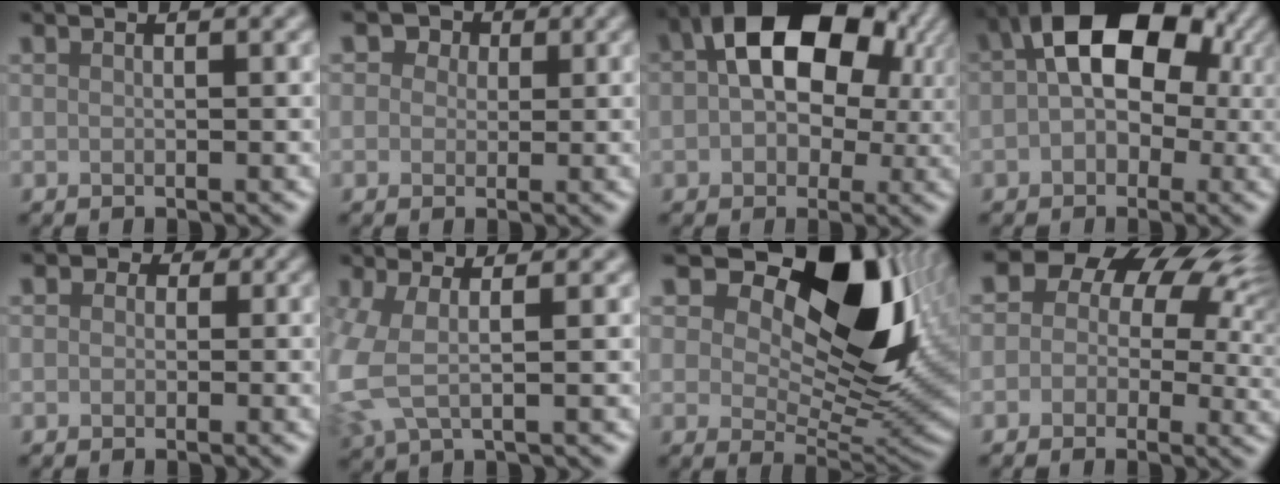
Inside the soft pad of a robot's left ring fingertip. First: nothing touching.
{"total": 3.2, "force": [1.4, 2.5, 1.4], "torque": [-0.019, 0.008, 0.000]}
{"total": 12.9, "force": [2.9, 8.5, 9.2], "torque": [-0.131, 0.014, 0.042]}
{"total": 10.5, "force": [1.7, 7.0, 7.6], "torque": [-0.103, 0.024, 0.011]}
{"total": 2.8, "force": [0.9, 2.4, 1.2], "torque": [0.006, 0.009, -0.020]}
{"total": 4.5, "force": [0.0, 1.8, 4.2], "torque": [-0.117, -0.004, -0.007]}
{"total": 14.7, "force": [6.7, 7.9, 10.5], "torque": [-0.151, 0.003, 0.111]}
{"total": 12.1, "force": [4.3, 9.0, 7.0], "torque": [-0.083, 0.047, 0.035]}